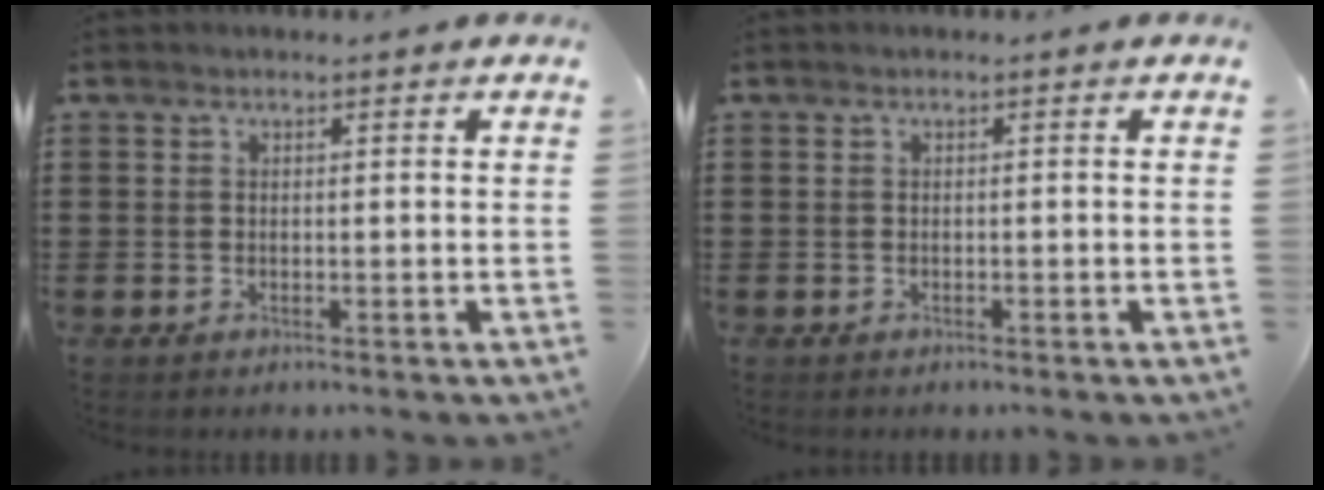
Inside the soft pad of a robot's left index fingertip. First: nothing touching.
{"total": 0.0}